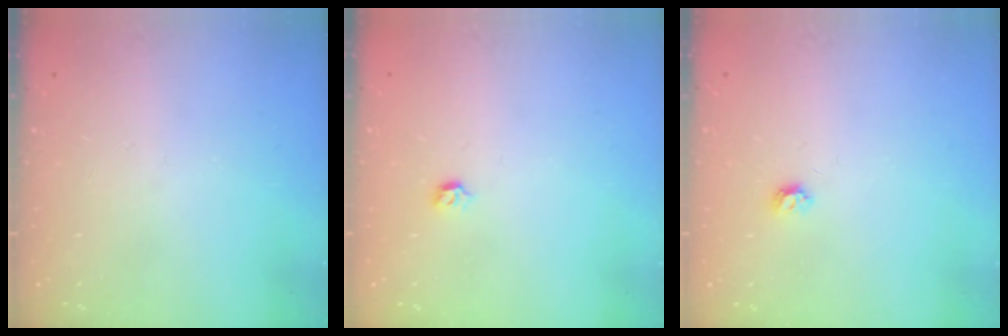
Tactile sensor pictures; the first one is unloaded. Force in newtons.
{"total": 2.8, "press": 2.7, "slide": 0.8}
{"total": 4.0, "press": 4.0, "slide": 0.6}